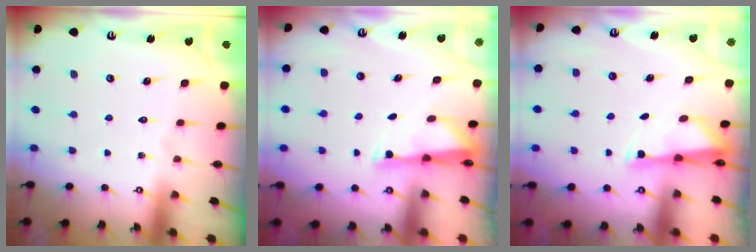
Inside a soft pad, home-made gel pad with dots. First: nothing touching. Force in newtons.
{"total": 3.1, "press": 3.1, "slide": 0.6}
{"total": 3.0, "press": 2.9, "slide": 0.5}